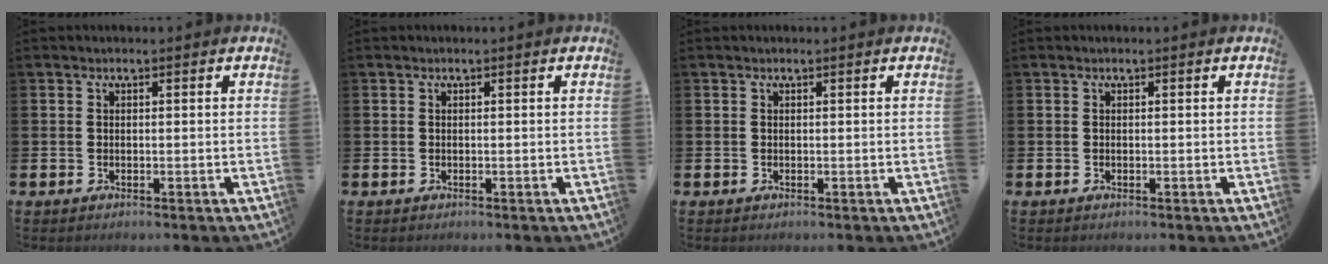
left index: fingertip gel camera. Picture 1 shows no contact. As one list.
[{"total": 0.0}, {"total": 0.0}, {"total": 0.0}]